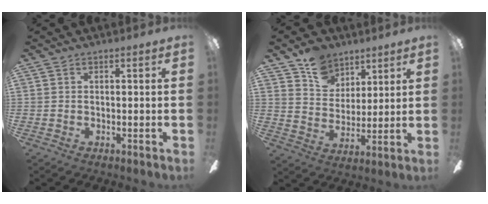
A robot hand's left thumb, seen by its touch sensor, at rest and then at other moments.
{"total": 11.4, "force": [7.8, 7.8, 2.9], "torque": [-0.053, -0.038, 0.150]}